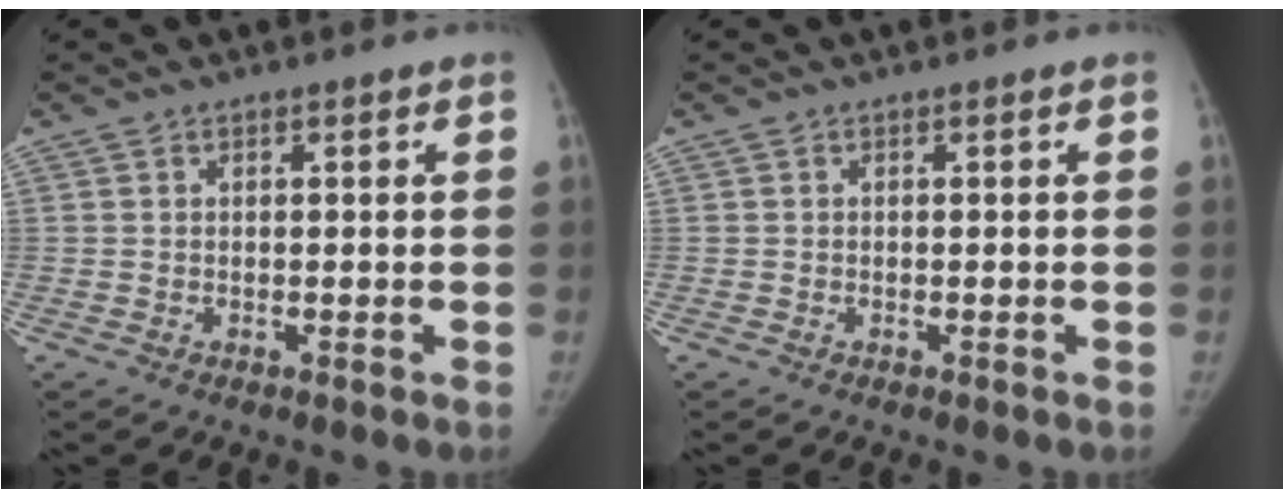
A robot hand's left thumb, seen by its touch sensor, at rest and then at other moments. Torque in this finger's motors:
{"motor_torque": [0.00, 0.00, 0.34, -0.25, 0.00]}